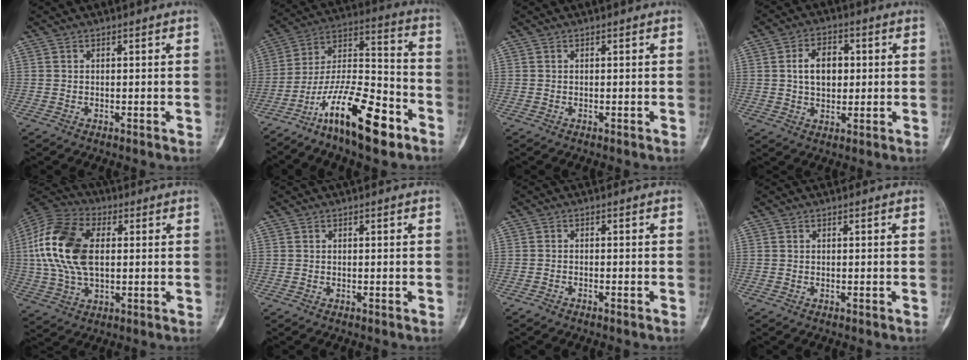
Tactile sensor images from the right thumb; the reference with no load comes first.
{"total": 18.9, "force": [-11.2, 5.8, 14.1], "torque": [-0.244, 0.084, -0.199]}
{"total": 0.0}
{"total": 8.0, "force": [1.2, 5.4, 5.8], "torque": [-0.070, 0.006, 0.019]}
{"total": 17.8, "force": [2.2, 10.7, 14.1], "torque": [-0.287, 0.012, 0.037]}
{"total": 0.0}
{"total": 1.1, "force": [-1.0, 0.1, 0.4], "torque": [-0.014, 0.007, -0.019]}
{"total": 0.0}